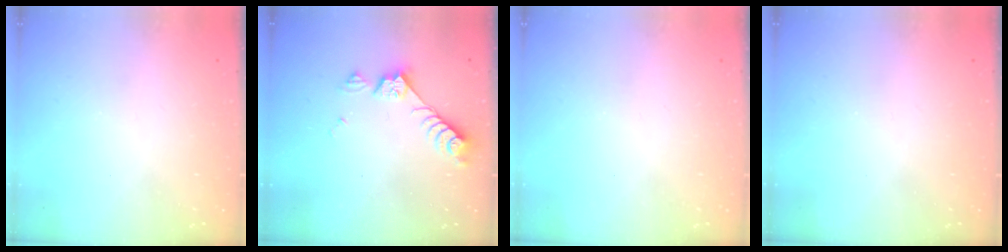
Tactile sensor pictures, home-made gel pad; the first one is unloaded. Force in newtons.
{"total": 8.4, "press": 8.3, "slide": 0.8}
{"total": 0.0}
{"total": 0.0}